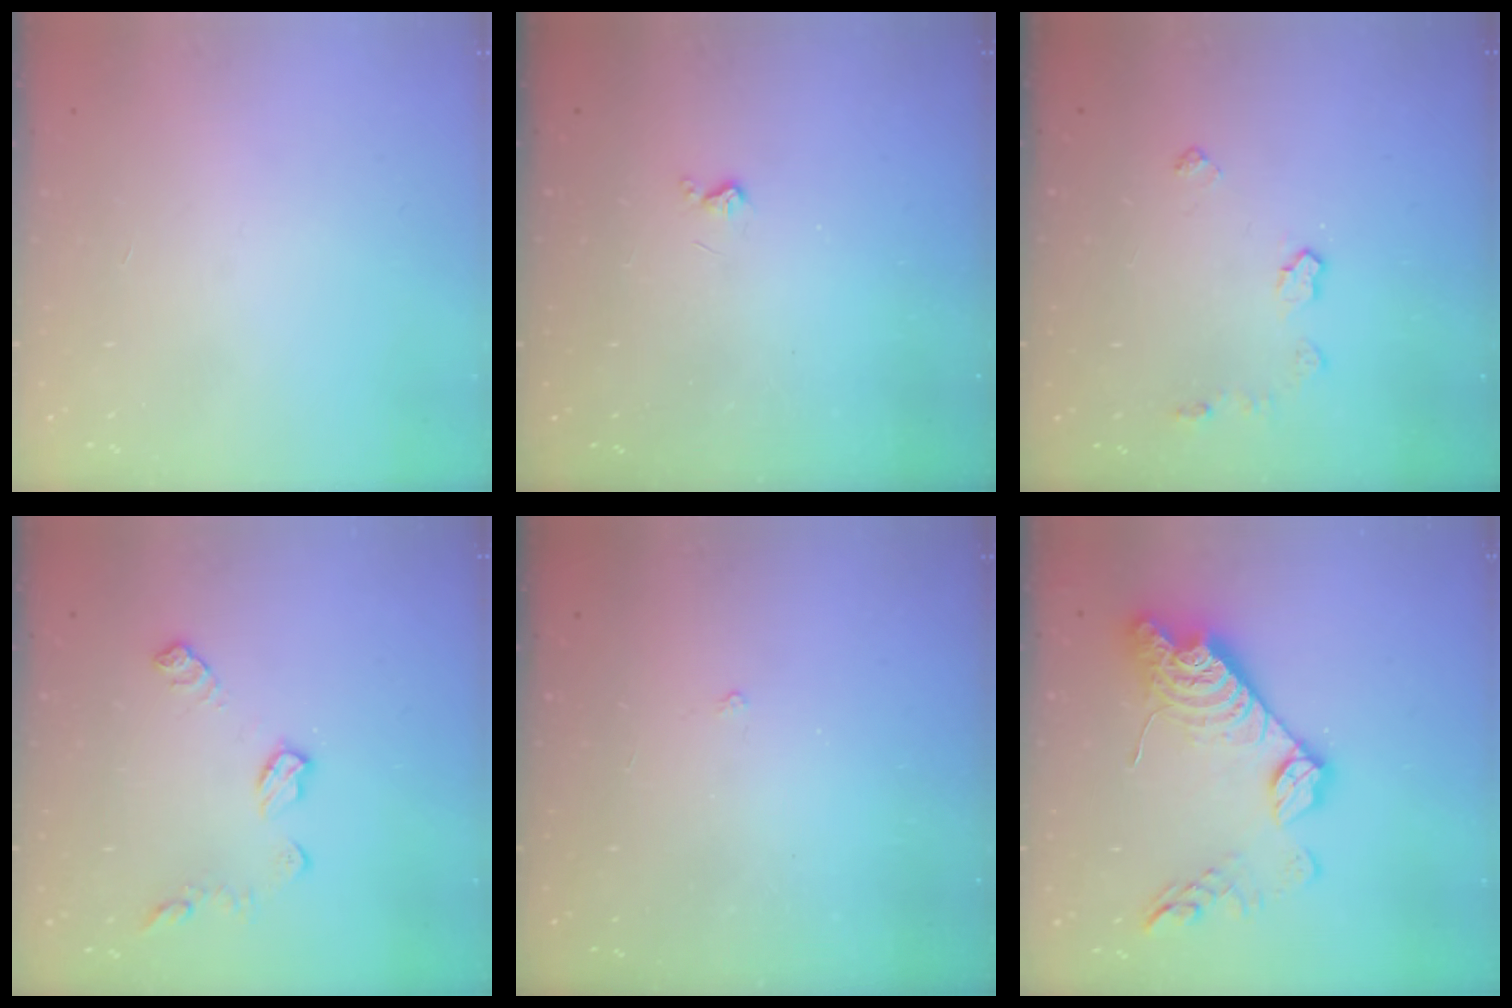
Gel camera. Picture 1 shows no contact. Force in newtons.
{"total": 2.6, "press": 2.6, "slide": 0.5}
{"total": 4.9, "press": 4.9, "slide": 0.0}
{"total": 8.2, "press": 8.2, "slide": 0.3}
{"total": 1.1, "press": 1.1, "slide": 0.3}
{"total": 18.0, "press": 18.0, "slide": 1.1}